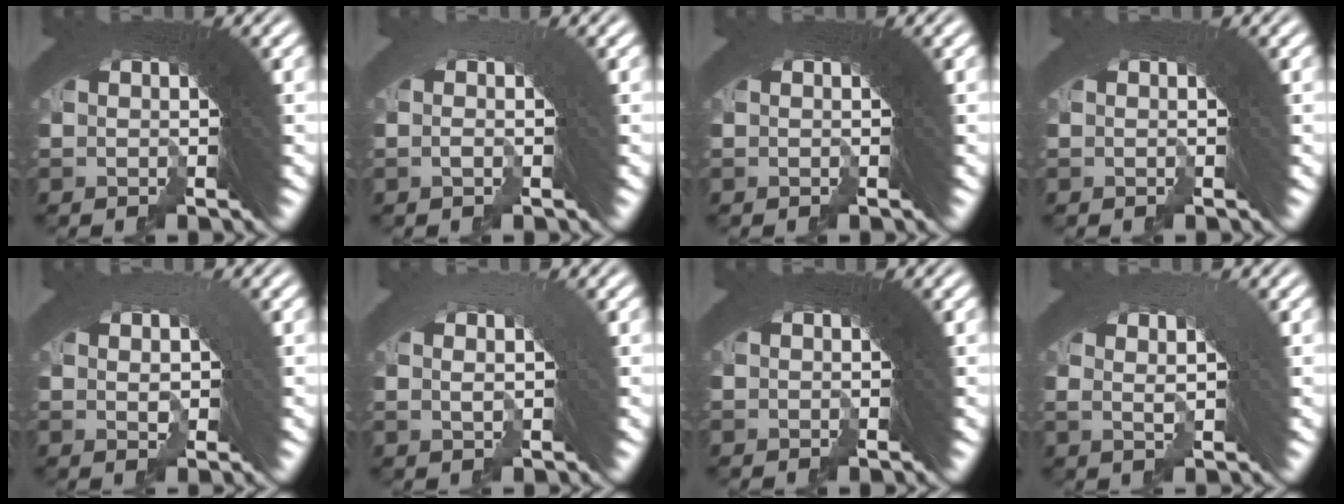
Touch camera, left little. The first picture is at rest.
{"total": 1.5, "force": [-1.3, -0.6, -0.1], "torque": [0.009, 0.007, -0.026]}
{"total": 0.0}
{"total": 0.6, "force": [-0.5, 0.0, -0.3], "torque": [0.008, 0.005, -0.011]}
{"total": 1.3, "force": [0.5, 0.6, 1.1], "torque": [0.000, 0.012, 0.006]}
{"total": 0.9, "force": [0.2, -0.4, 0.8], "torque": [0.012, 0.016, 0.003]}
{"total": 0.0}
{"total": 1.7, "force": [0.7, -0.1, 1.5], "torque": [-0.005, 0.015, 0.013]}